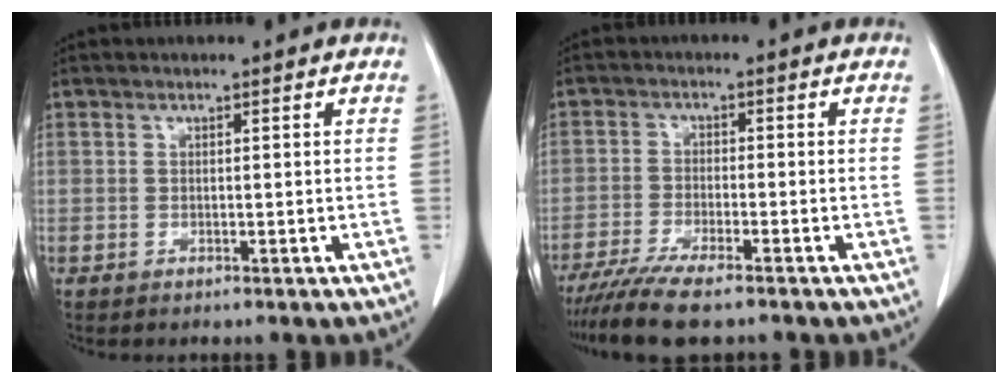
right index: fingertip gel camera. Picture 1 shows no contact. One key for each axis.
{"total": 7.9, "fx": -6.4, "fy": 0.7, "fz": 4.6, "tx": -0.076, "ty": -0.020, "tz": -0.108}